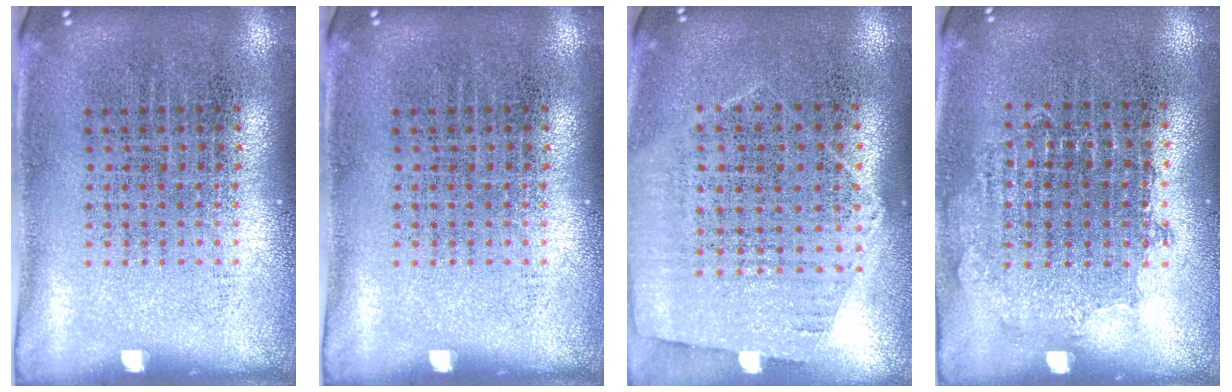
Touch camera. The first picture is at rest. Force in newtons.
{"total": 0.0}
{"total": 1.1, "press": 1.0, "slide": 0.5}
{"total": 0.8, "press": 0.8, "slide": 0.3}